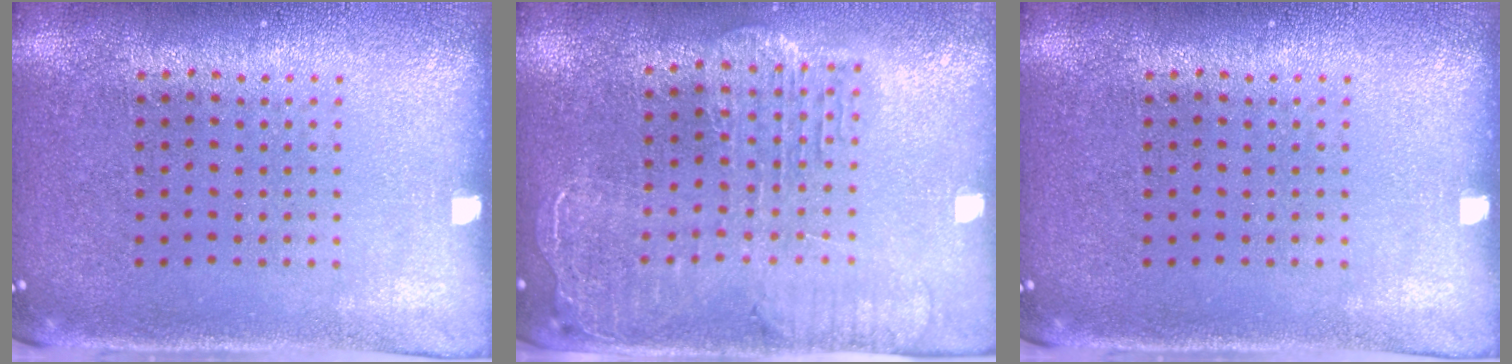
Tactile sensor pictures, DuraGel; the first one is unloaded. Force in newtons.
{"total": 2.3, "press": 2.0, "slide": 1.1}
{"total": 0.0}